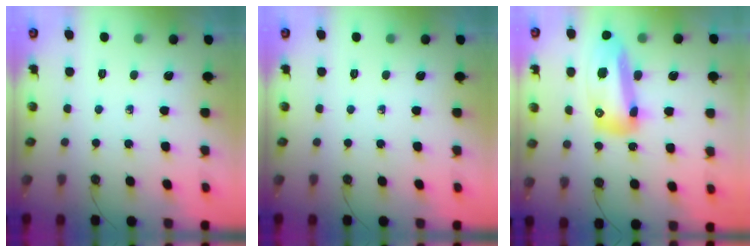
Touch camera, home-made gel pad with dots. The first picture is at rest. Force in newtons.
{"total": 0.0}
{"total": 17.2, "press": 17.1, "slide": 2.1}